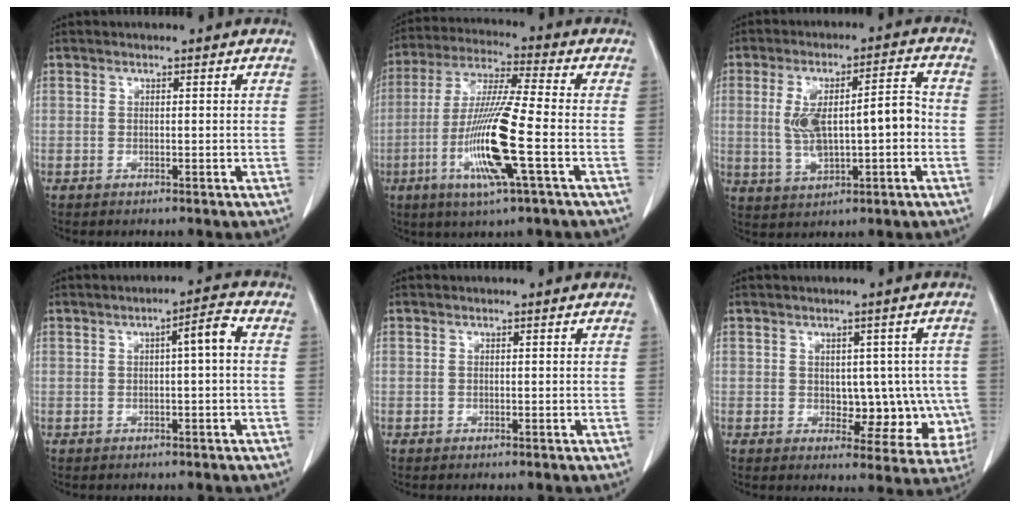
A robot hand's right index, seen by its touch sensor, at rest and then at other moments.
{"total": 14.2, "force": [-4.1, -0.1, 13.6], "torque": [-0.280, -0.017, -0.083]}
{"total": 11.0, "force": [-0.5, 3.4, 10.5], "torque": [-0.193, 0.028, 0.002]}
{"total": 3.6, "force": [0.3, 0.2, 3.5], "torque": [-0.052, 0.008, 0.003]}
{"total": 0.0}
{"total": 8.3, "force": [-0.6, 5.3, 6.4], "torque": [-0.053, 0.015, 0.007]}